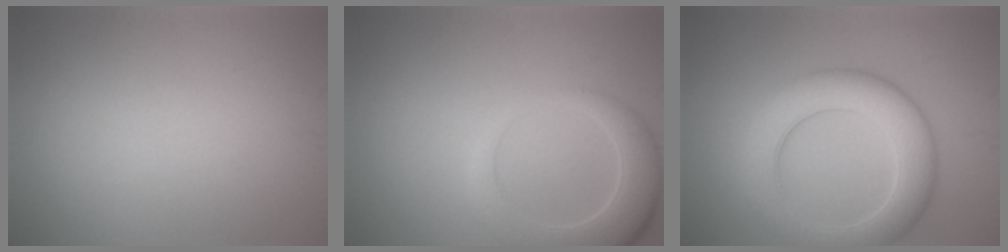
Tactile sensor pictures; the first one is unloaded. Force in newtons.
{"total": 5.2, "press": 5.1, "slide": 0.7}
{"total": 7.4, "press": 7.4, "slide": 0.3}